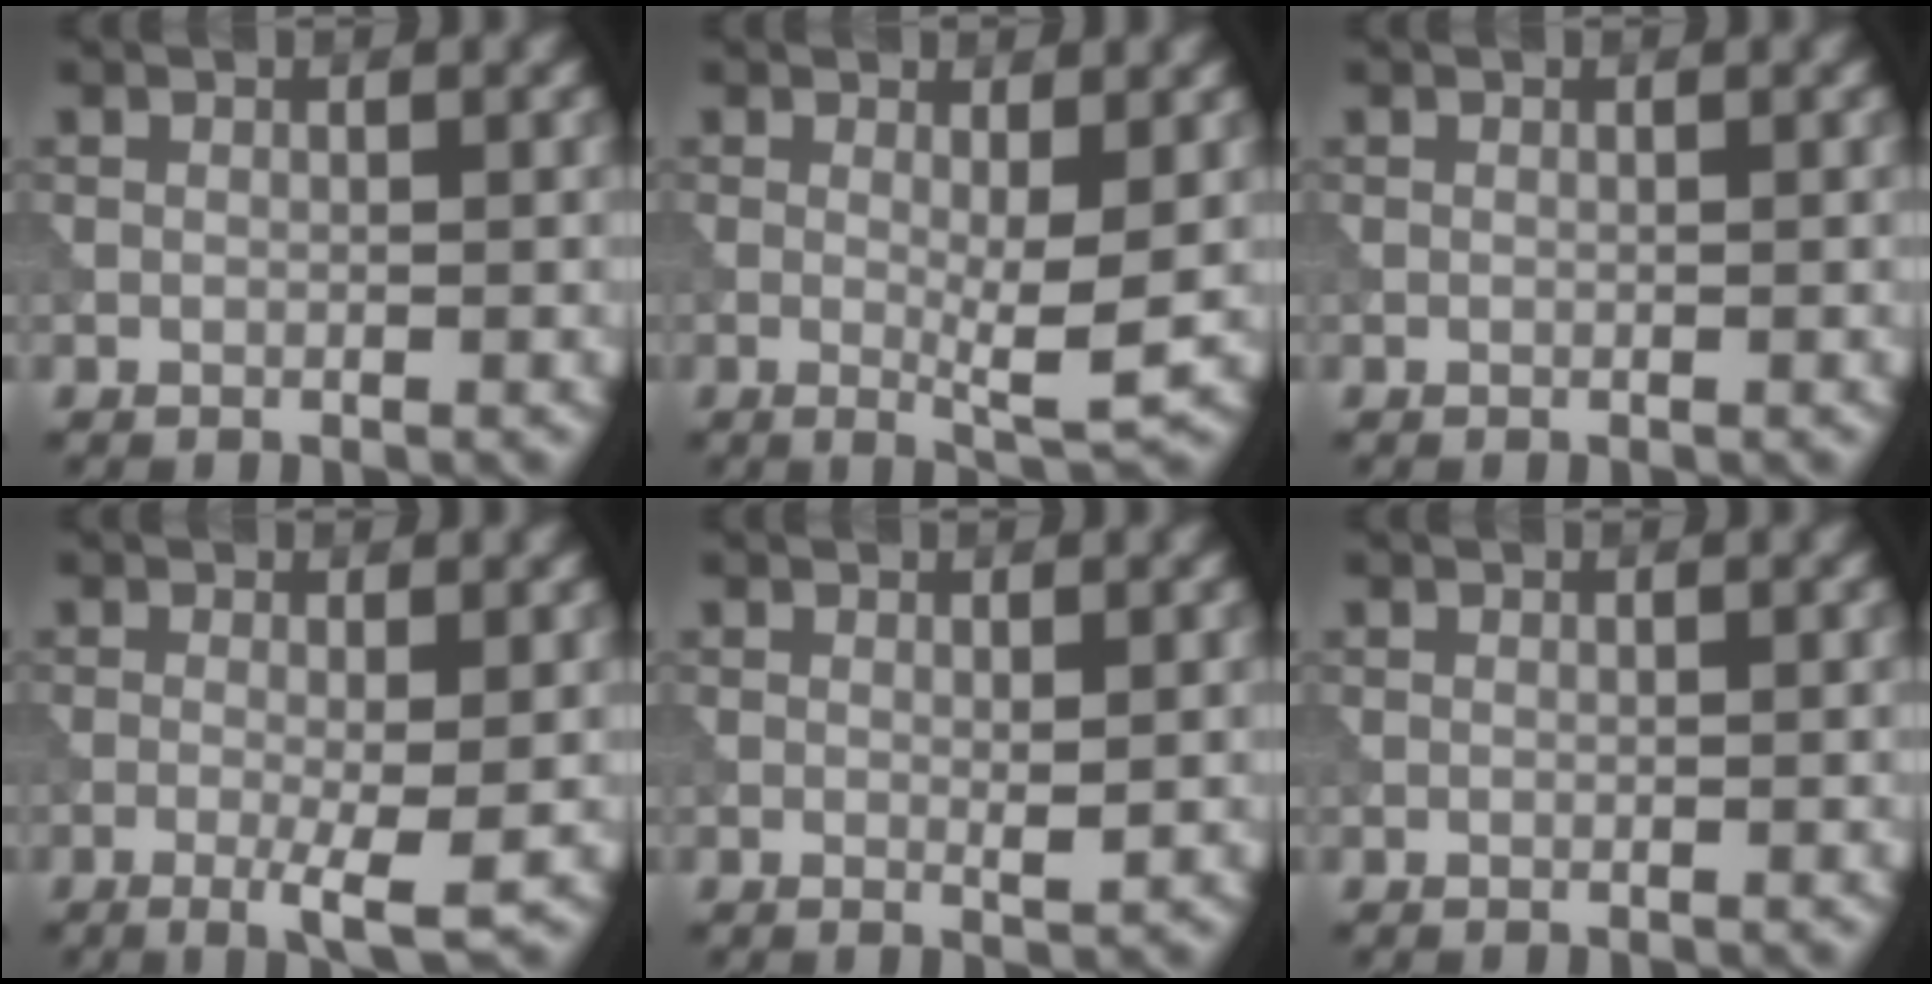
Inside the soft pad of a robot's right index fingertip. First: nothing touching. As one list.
[{"total": 3.4, "force": [0.1, 0.4, 3.3], "torque": [-0.054, -0.014, 0.004]}, {"total": 0.0}, {"total": 3.3, "force": [-0.9, 0.4, 3.2], "torque": [-0.057, -0.010, -0.015]}, {"total": 1.0, "force": [0.2, 0.1, 0.9], "torque": [-0.014, -0.004, 0.002]}, {"total": 0.0}]